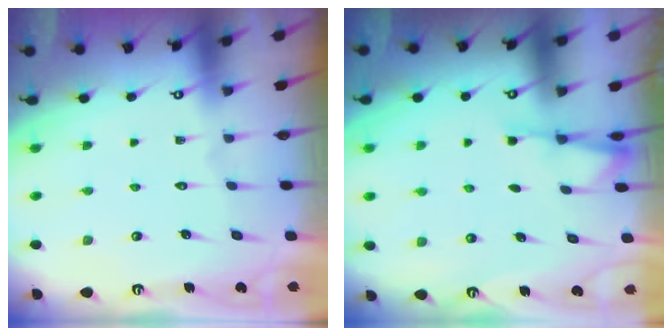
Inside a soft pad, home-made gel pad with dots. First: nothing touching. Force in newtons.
{"total": 2.4, "press": 2.4, "slide": 0.4}